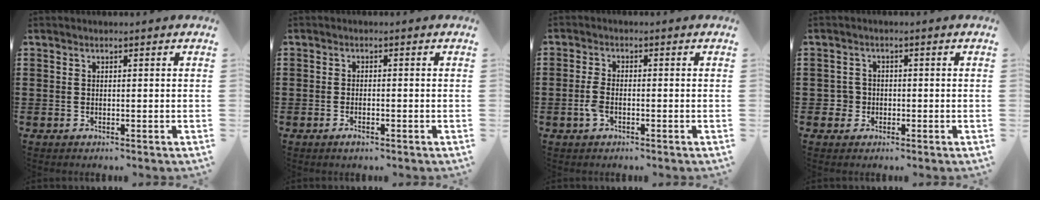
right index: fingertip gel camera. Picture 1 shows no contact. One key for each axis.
{"total": 1.2, "fx": -0.7, "fy": 0.4, "fz": 0.9, "tx": -0.019, "ty": -0.004, "tz": -0.011}
{"total": 2.9, "fx": -1.0, "fy": 1.3, "fz": 2.4, "tx": -0.058, "ty": -0.003, "tz": -0.023}
{"total": 2.4, "fx": -0.7, "fy": 2.2, "fz": 0.6, "tx": -0.018, "ty": 0.005, "tz": -0.017}